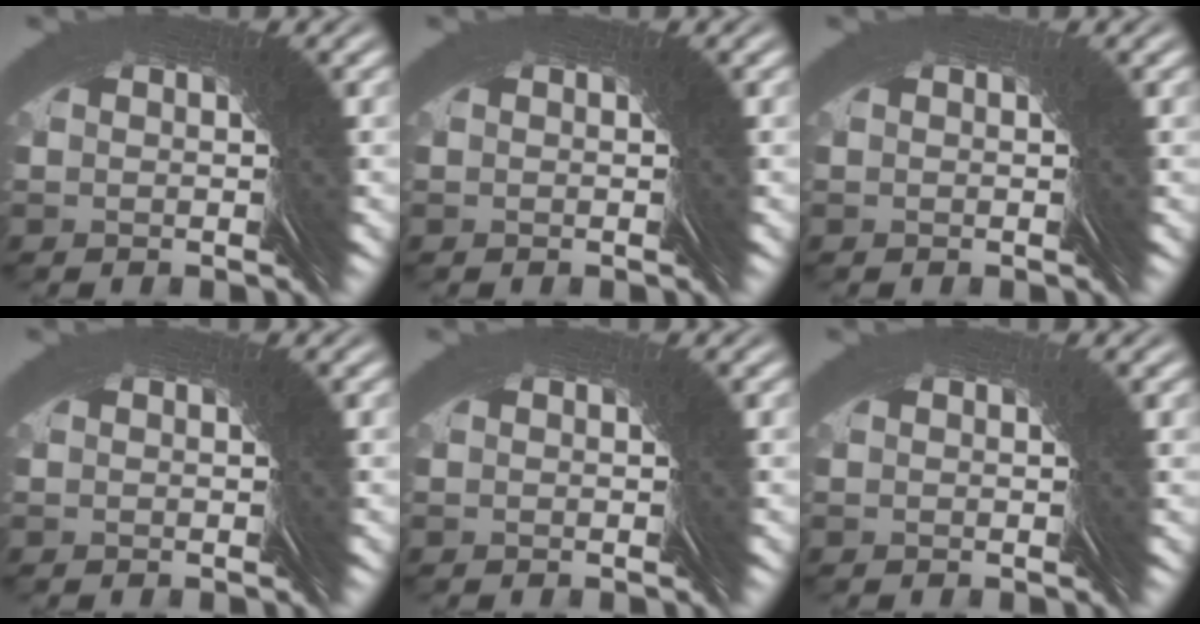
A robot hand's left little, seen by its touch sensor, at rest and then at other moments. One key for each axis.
{"total": 0.0}
{"total": 0.8, "fx": 0.2, "fy": -0.4, "fz": -0.7, "tx": 0.010, "ty": 0.004, "tz": 0.002}
{"total": 0.0}
{"total": 0.0}
{"total": 1.4, "fx": 0.1, "fy": -0.9, "fz": -1.0, "tx": 0.015, "ty": 0.005, "tz": 0.003}